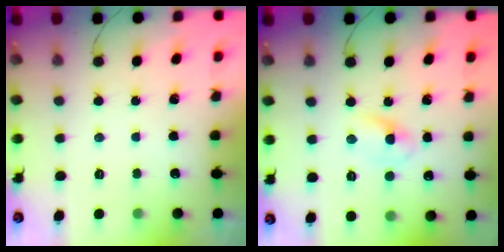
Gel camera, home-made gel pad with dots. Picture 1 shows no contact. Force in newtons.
{"total": 3.3, "press": 3.0, "slide": 1.2}